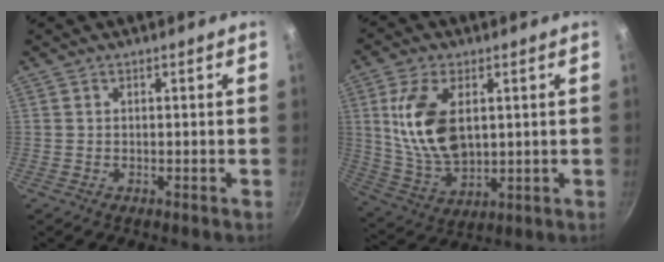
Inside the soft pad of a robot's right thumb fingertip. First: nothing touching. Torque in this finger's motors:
{"motor_torque": [-0.31, 0.86, 1.23, 0.43, 0.17]}